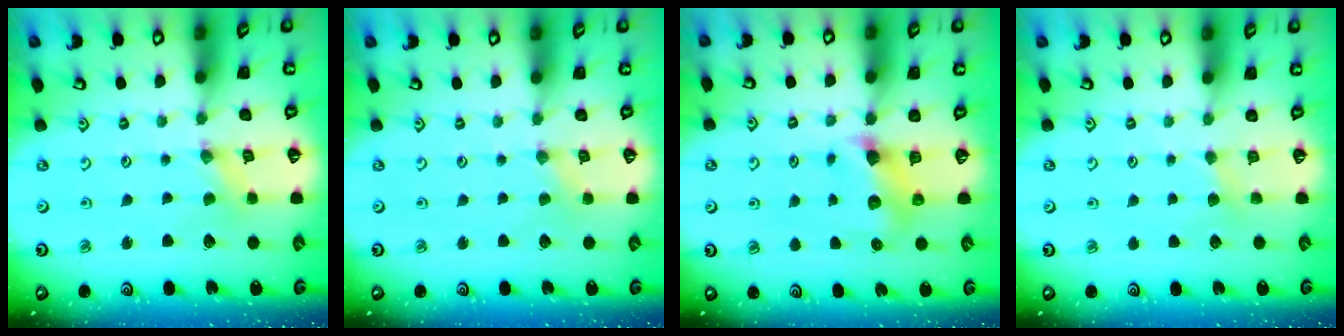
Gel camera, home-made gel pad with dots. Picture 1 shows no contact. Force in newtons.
{"total": 0.0}
{"total": 6.1, "press": 6.0, "slide": 0.5}
{"total": 2.8, "press": 2.8, "slide": 0.3}